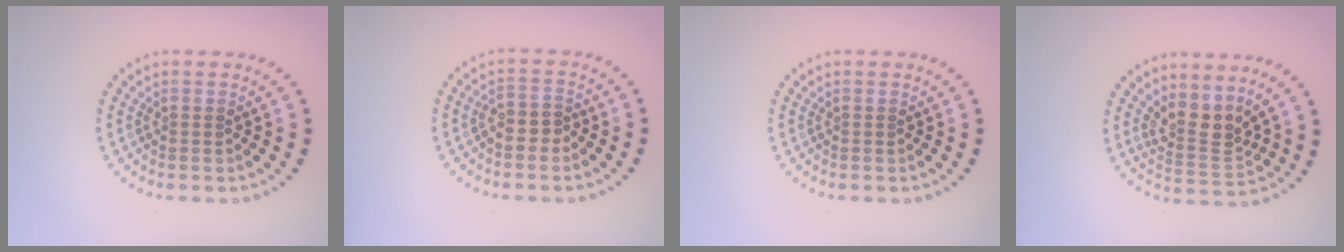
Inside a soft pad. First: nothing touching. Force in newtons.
{"total": 1.4, "press": 1.2, "slide": 0.7}
{"total": 0.0}
{"total": 3.0, "press": 2.3, "slide": 2.0}